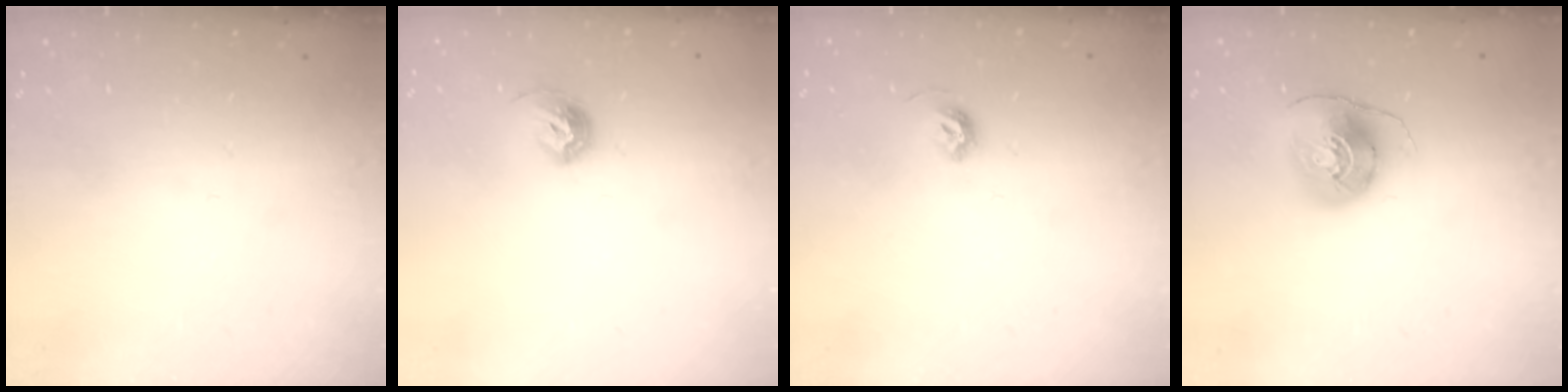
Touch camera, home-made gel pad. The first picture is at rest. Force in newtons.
{"total": 8.4, "press": 8.3, "slide": 0.9}
{"total": 5.7, "press": 5.7, "slide": 0.7}
{"total": 8.1, "press": 8.0, "slide": 1.2}